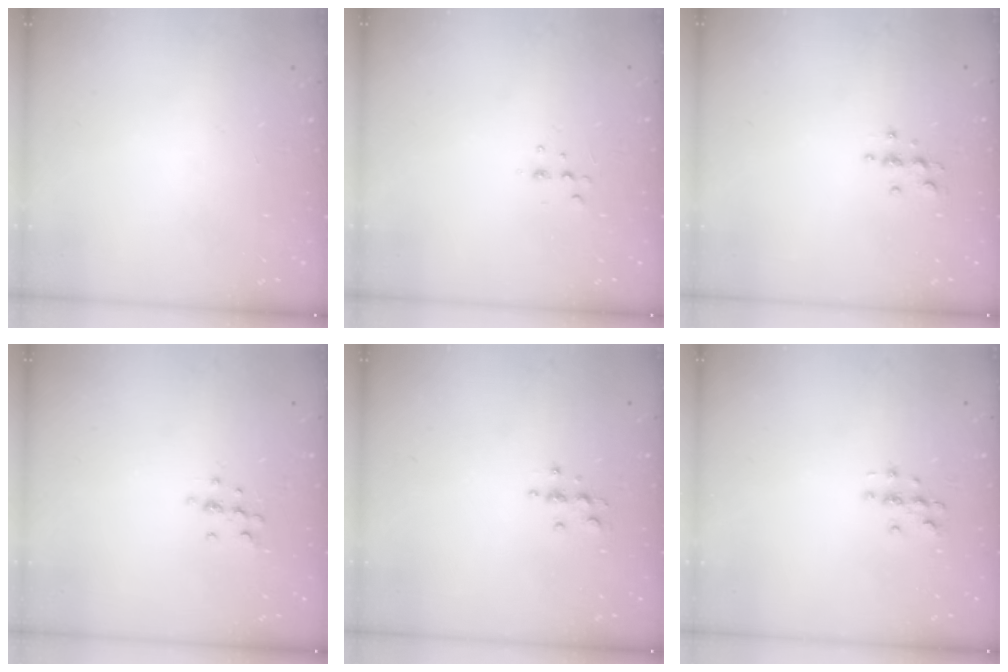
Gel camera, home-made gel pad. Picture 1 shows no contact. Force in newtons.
{"total": 4.1, "press": 3.9, "slide": 1.3}
{"total": 3.3, "press": 3.3, "slide": 0.5}
{"total": 6.5, "press": 6.2, "slide": 2.1}
{"total": 3.3, "press": 3.3, "slide": 0.5}
{"total": 2.9, "press": 2.9, "slide": 0.3}